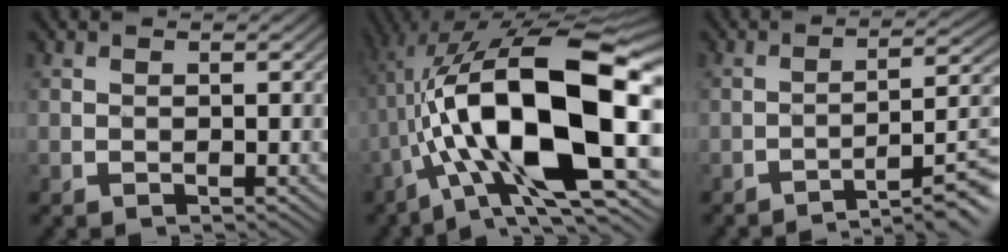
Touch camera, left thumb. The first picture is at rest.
{"total": 19.4, "force": [-1.9, 7.4, 17.9], "torque": [-0.304, 0.018, -0.038]}
{"total": 7.9, "force": [-4.6, 1.6, 6.2], "torque": [-0.084, 0.016, -0.066]}